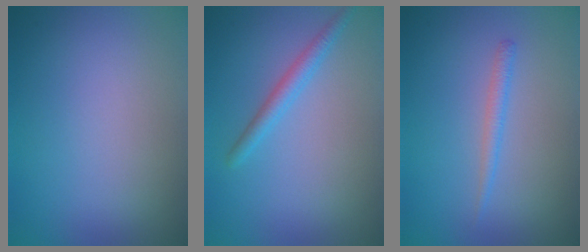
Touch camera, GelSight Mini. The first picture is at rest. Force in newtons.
{"total": 1.9, "press": 1.9, "slide": 0.2}
{"total": 1.2, "press": 1.2, "slide": 0.0}